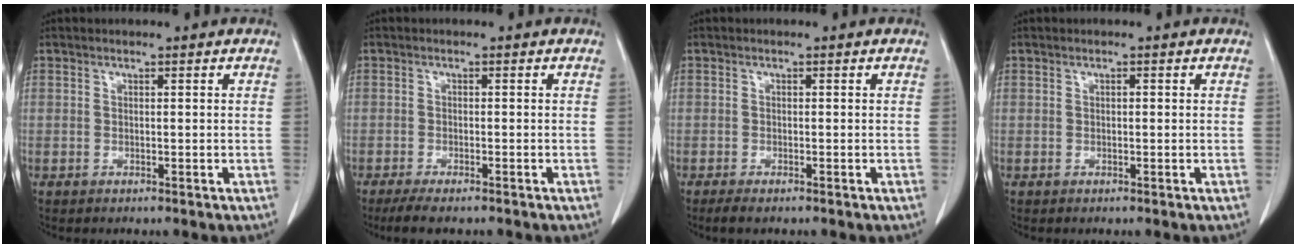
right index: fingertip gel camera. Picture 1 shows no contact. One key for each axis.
{"total": 5.3, "fx": -4.3, "fy": 1.0, "fz": 2.9, "tx": -0.045, "ty": -0.011, "tz": -0.065}
{"total": 2.4, "fx": -1.9, "fy": 0.5, "fz": 1.4, "tx": -0.026, "ty": -0.007, "tz": -0.027}
{"total": 0.0}